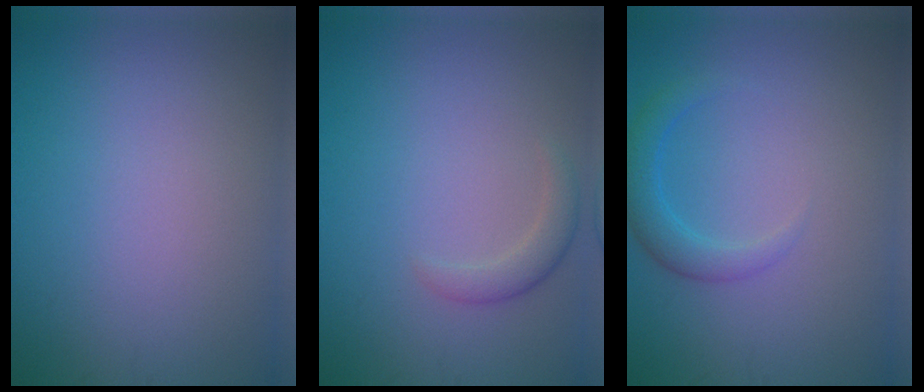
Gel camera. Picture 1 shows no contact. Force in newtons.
{"total": 1.7, "press": 1.7, "slide": 0.1}
{"total": 2.3, "press": 2.3, "slide": 0.1}